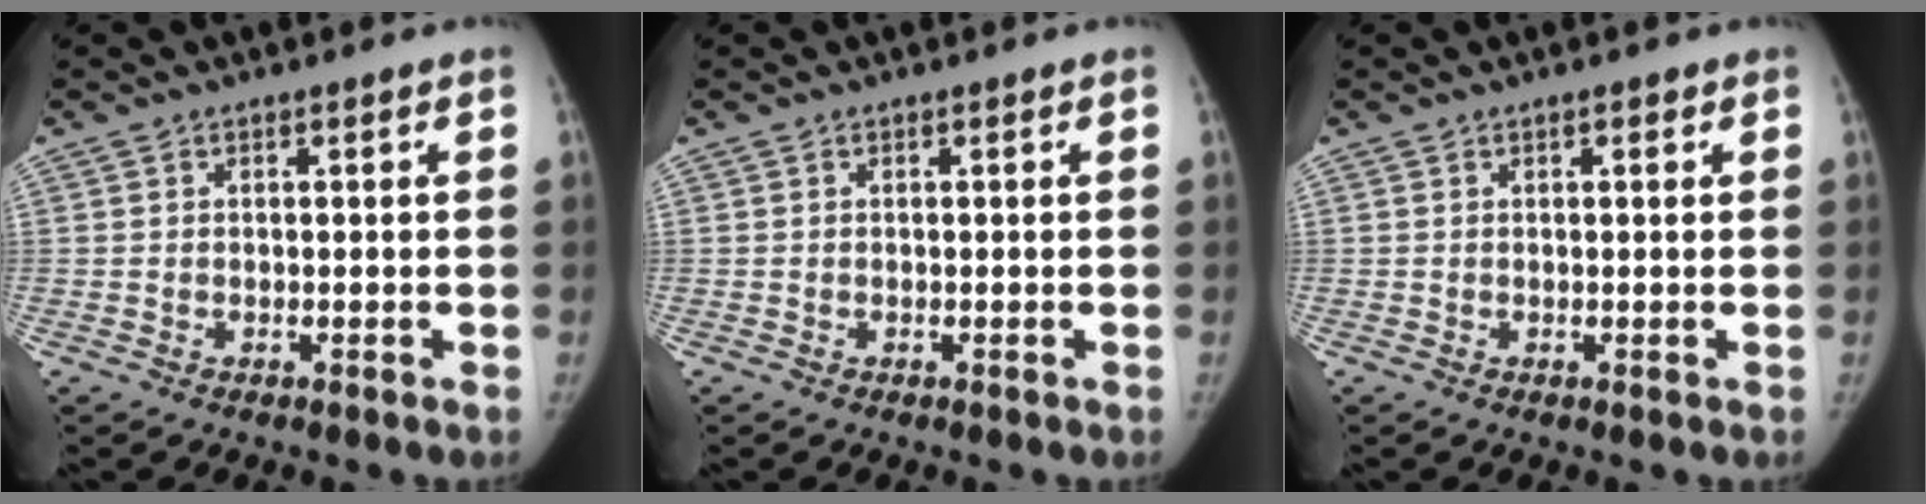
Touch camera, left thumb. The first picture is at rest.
{"total": 0.0}
{"total": 1.2, "force": [0.7, 0.6, 0.8], "torque": [-0.007, 0.000, 0.007]}